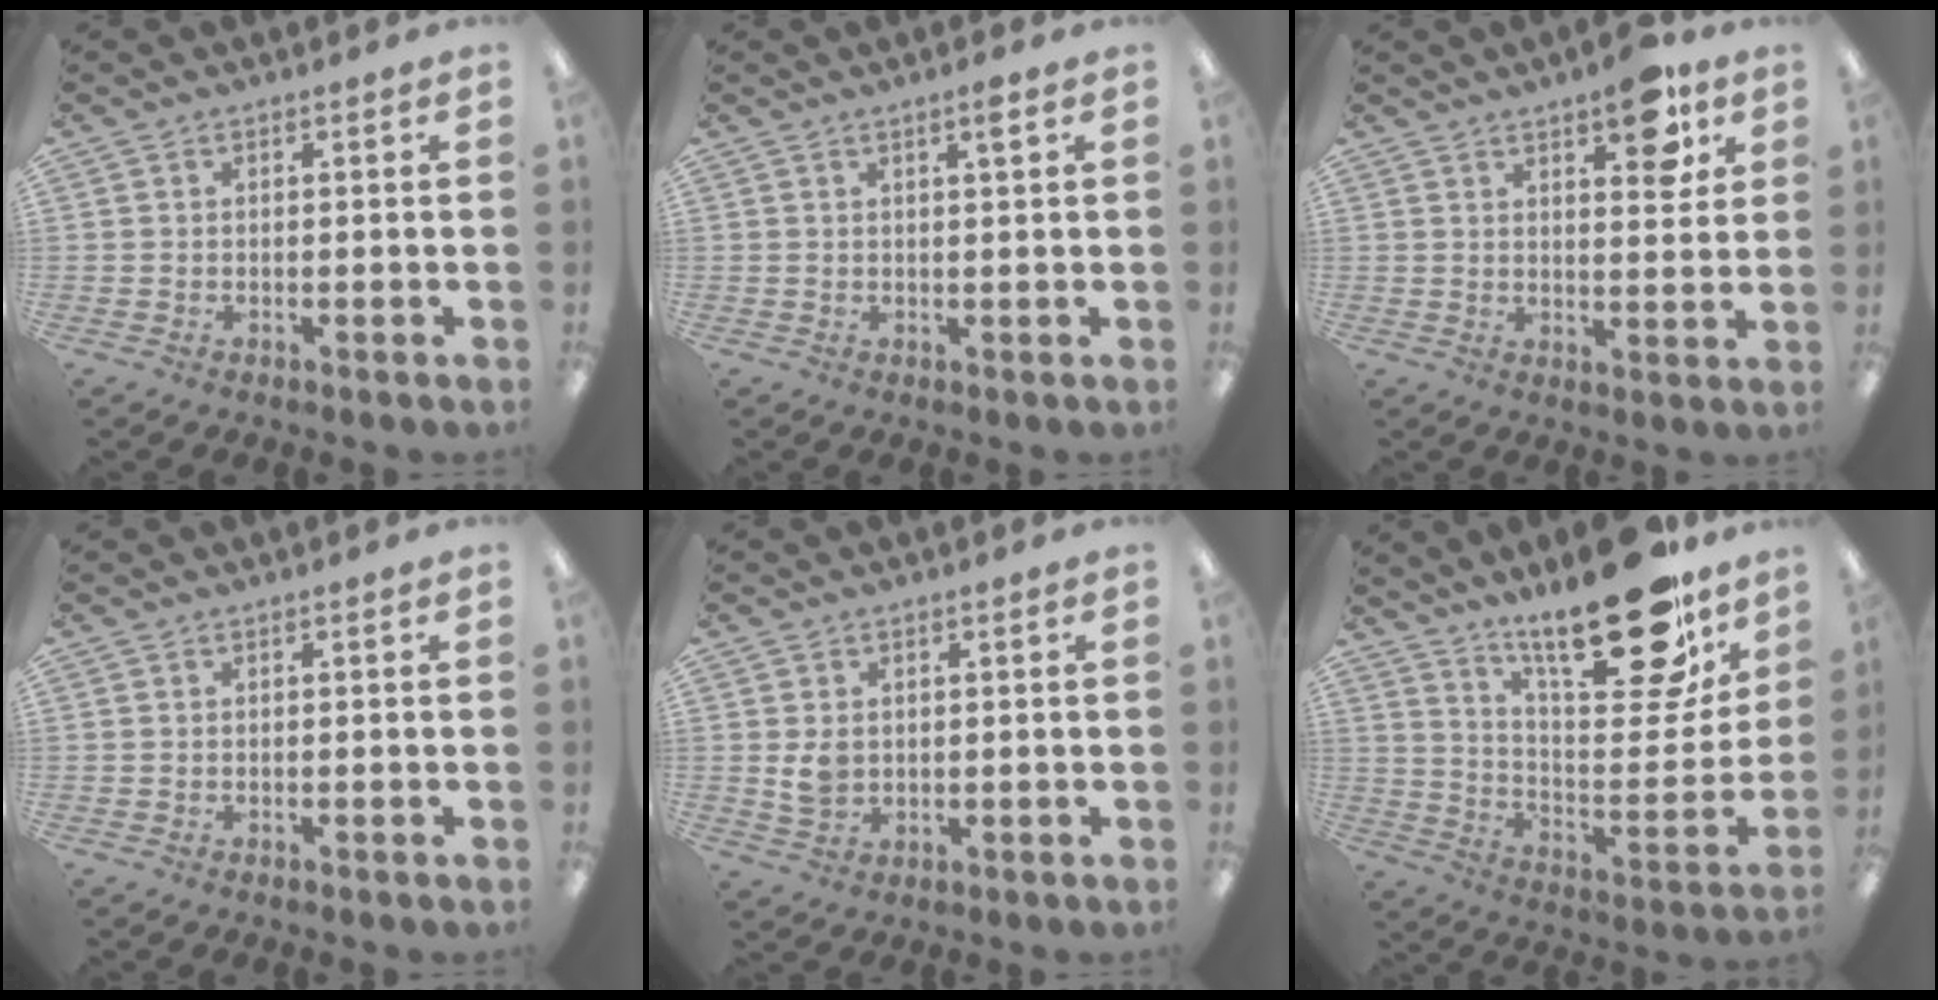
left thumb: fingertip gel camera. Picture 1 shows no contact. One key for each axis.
{"total": 2.2, "fx": 1.3, "fy": 0.1, "fz": 1.7, "tx": -0.031, "ty": -0.002, "tz": 0.020}
{"total": 9.3, "fx": 5.9, "fy": 3.6, "fz": 6.2, "tx": -0.070, "ty": -0.031, "tz": 0.095}
{"total": 0.0}
{"total": 4.0, "fx": 0.8, "fy": 3.1, "fz": 2.4, "tx": -0.039, "ty": -0.004, "tz": 0.012}
{"total": 26.1, "fx": 19.0, "fy": 8.3, "fz": 15.9, "tx": -0.215, "ty": -0.131, "tz": 0.309}